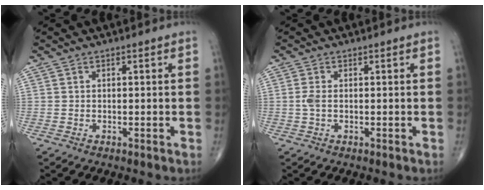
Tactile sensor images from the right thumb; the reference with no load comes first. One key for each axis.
{"total": 1.7, "fx": -0.1, "fy": 0.8, "fz": 1.5, "tx": -0.042, "ty": -0.001, "tz": -0.004}